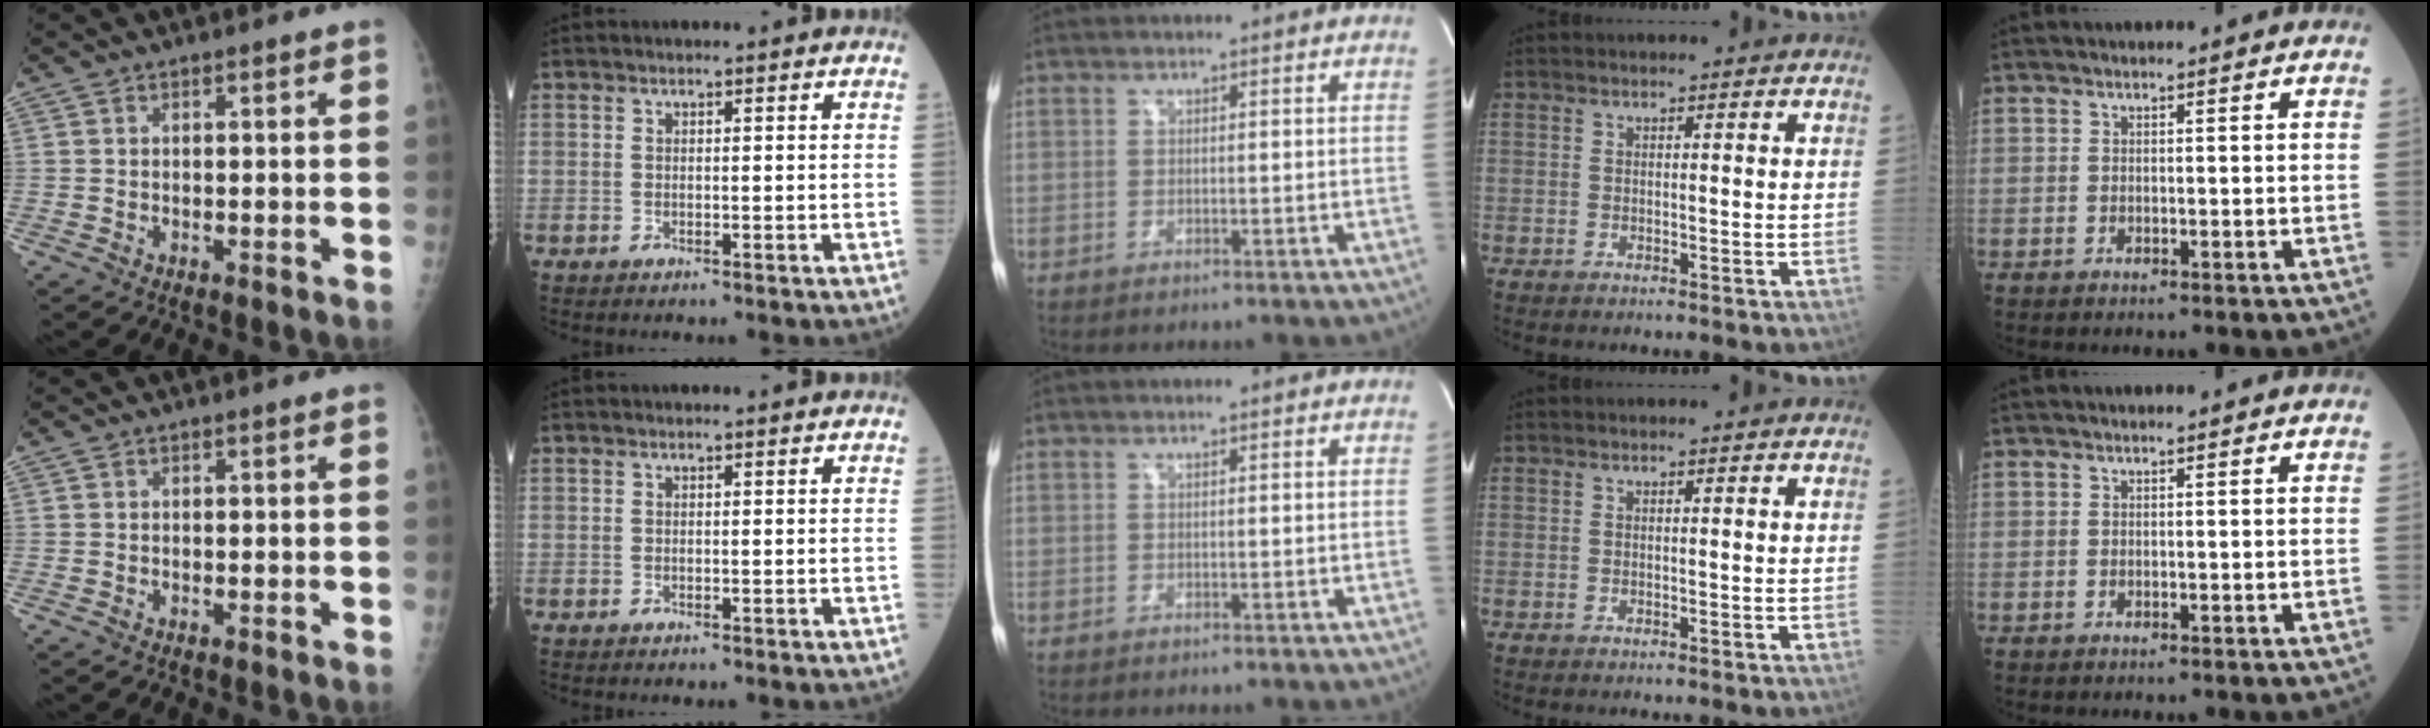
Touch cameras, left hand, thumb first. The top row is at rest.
{}